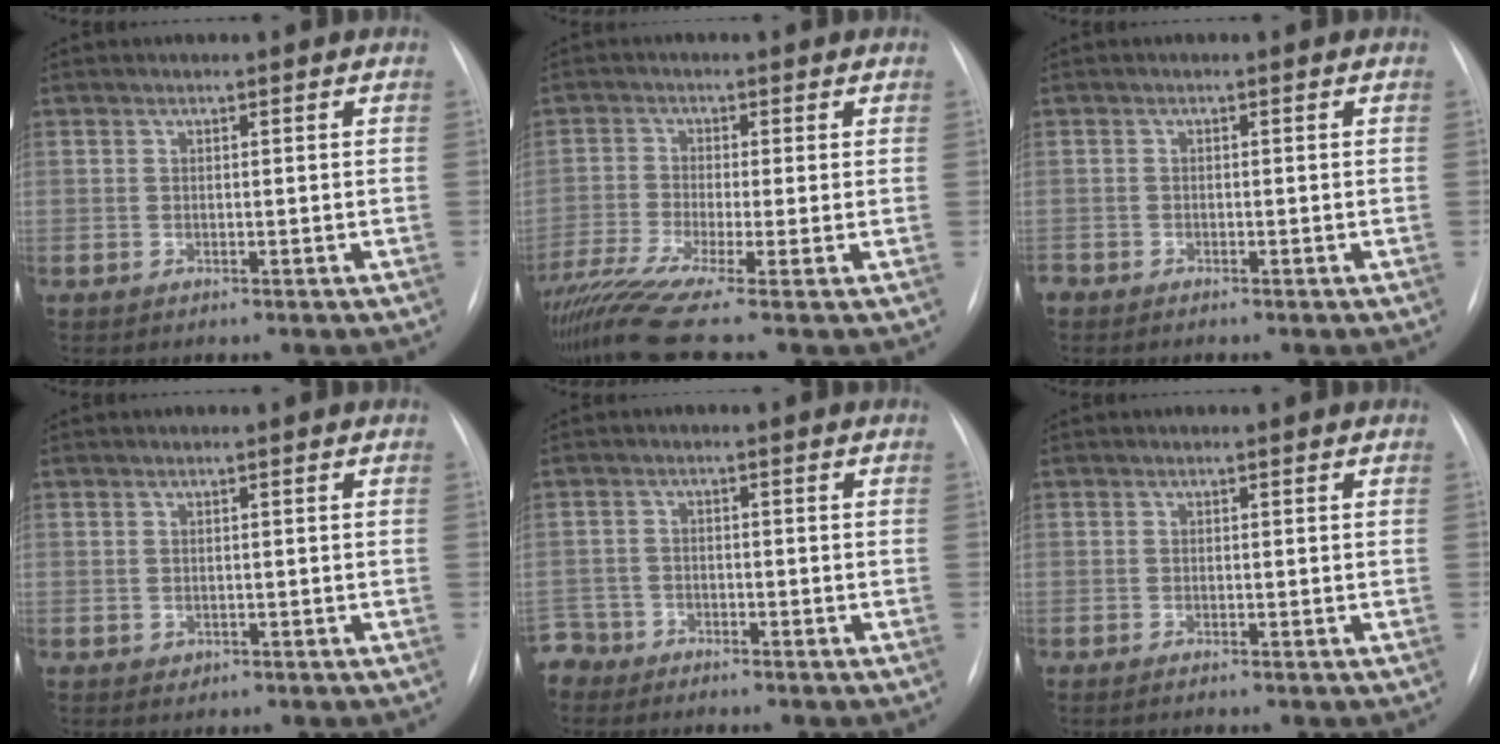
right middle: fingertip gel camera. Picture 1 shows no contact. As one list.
[{"total": 10.6, "force": [-7.7, -0.6, 7.3], "torque": [-0.149, -0.022, -0.137]}, {"total": 1.1, "force": [-1.0, 0.3, 0.2], "torque": [-0.004, -0.001, -0.016]}, {"total": 0.7, "force": [-0.2, 0.6, 0.1], "torque": [-0.002, 0.002, 0.002]}, {"total": 3.8, "force": [-3.3, 1.7, -0.9], "torque": [0.018, -0.001, -0.069]}, {"total": 0.6, "force": [-0.5, -0.1, 0.4], "torque": [-0.009, -0.001, -0.008]}]